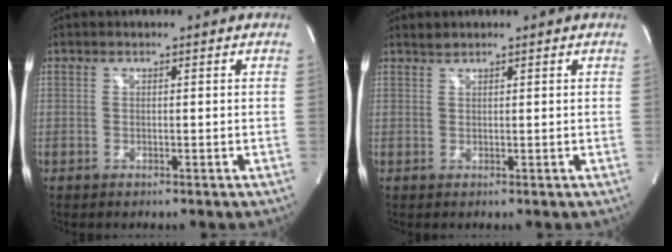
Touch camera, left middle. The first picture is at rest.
{"total": 0.8, "force": [0.8, 0.2, 0.0], "torque": [-0.006, 0.005, 0.017]}